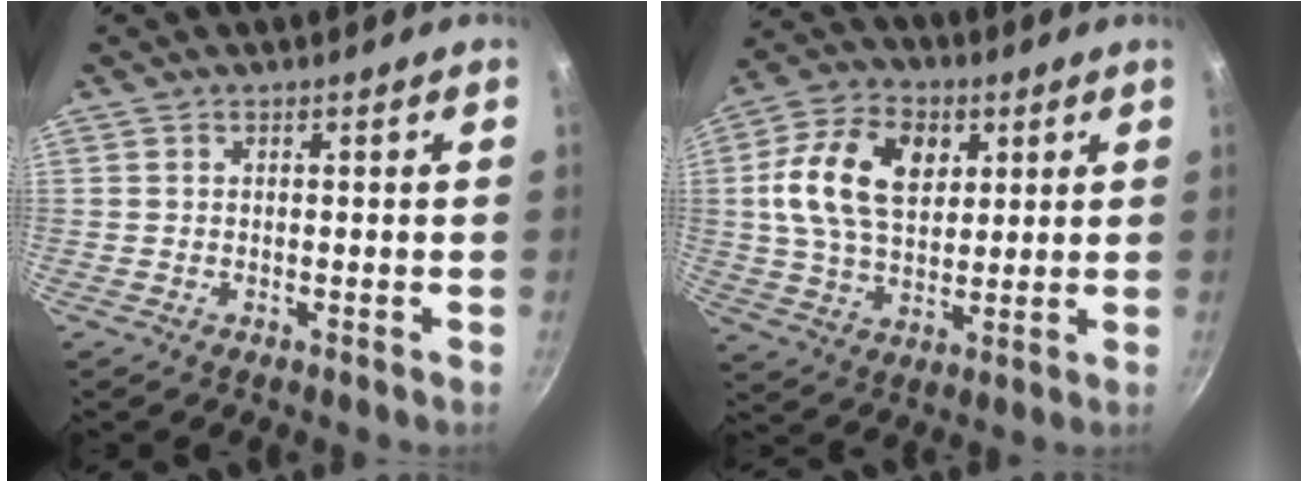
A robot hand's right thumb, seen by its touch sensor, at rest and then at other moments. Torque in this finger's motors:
{"motor_torque": [-1.32, 1.70, 0.66, -0.45, 0.49]}